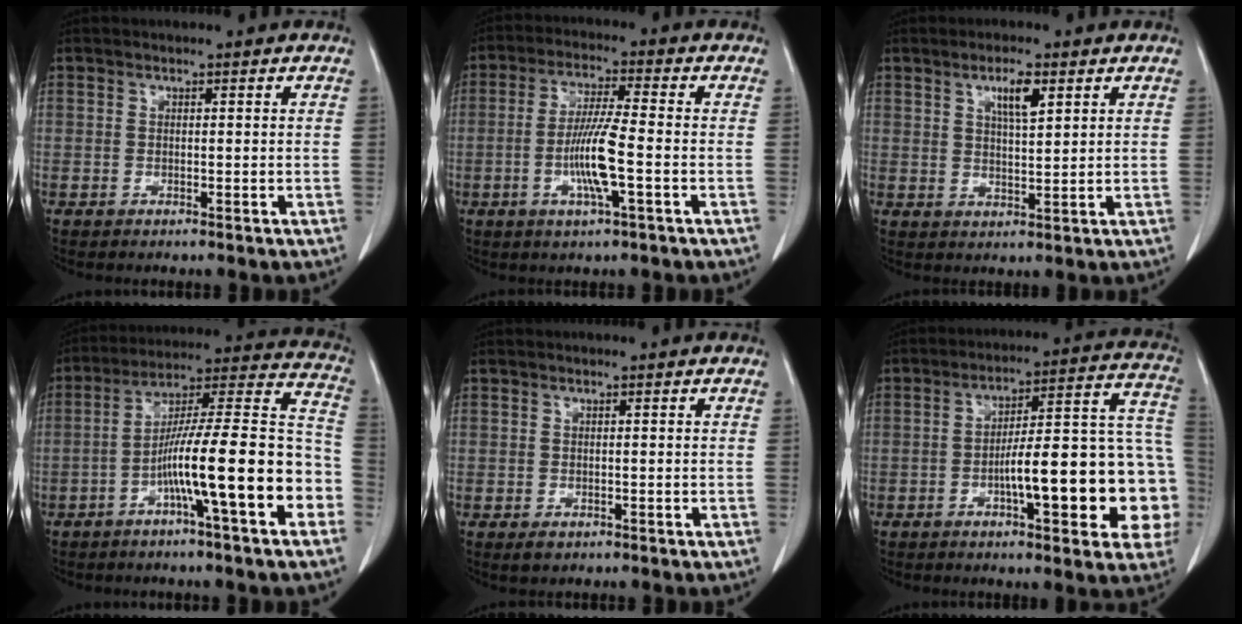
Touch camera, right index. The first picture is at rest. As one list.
[{"total": 8.5, "force": [-2.2, 0.1, 8.2], "torque": [-0.160, -0.007, -0.045]}, {"total": 4.7, "force": [2.4, 0.9, 4.0], "torque": [-0.072, 0.000, 0.041]}, {"total": 18.3, "force": [-6.3, 1.1, 17.2], "torque": [-0.249, 0.023, -0.103]}, {"total": 1.1, "force": [-0.4, 1.0, 0.5], "torque": [-0.006, 0.002, -0.001]}, {"total": 20.0, "force": [-4.7, 4.1, 19.0], "torque": [-0.182, 0.046, -0.055]}]